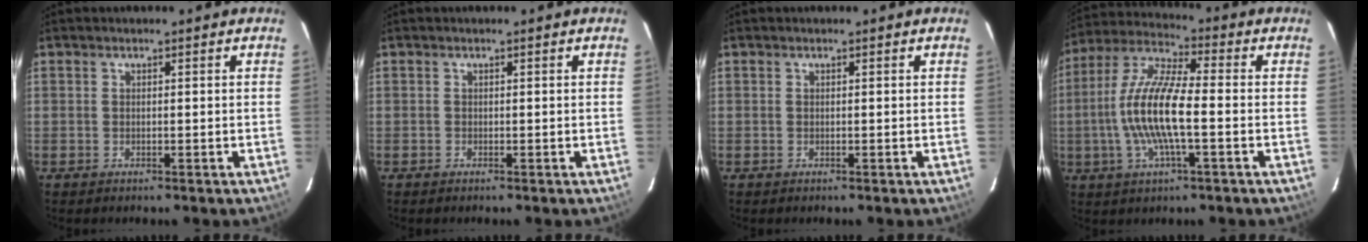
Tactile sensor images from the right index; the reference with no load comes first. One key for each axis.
{"total": 0.0}
{"total": 0.0}
{"total": 13.9, "fx": -2.2, "fy": 3.2, "fz": 13.3, "tx": -0.271, "ty": 0.003, "tz": -0.049}